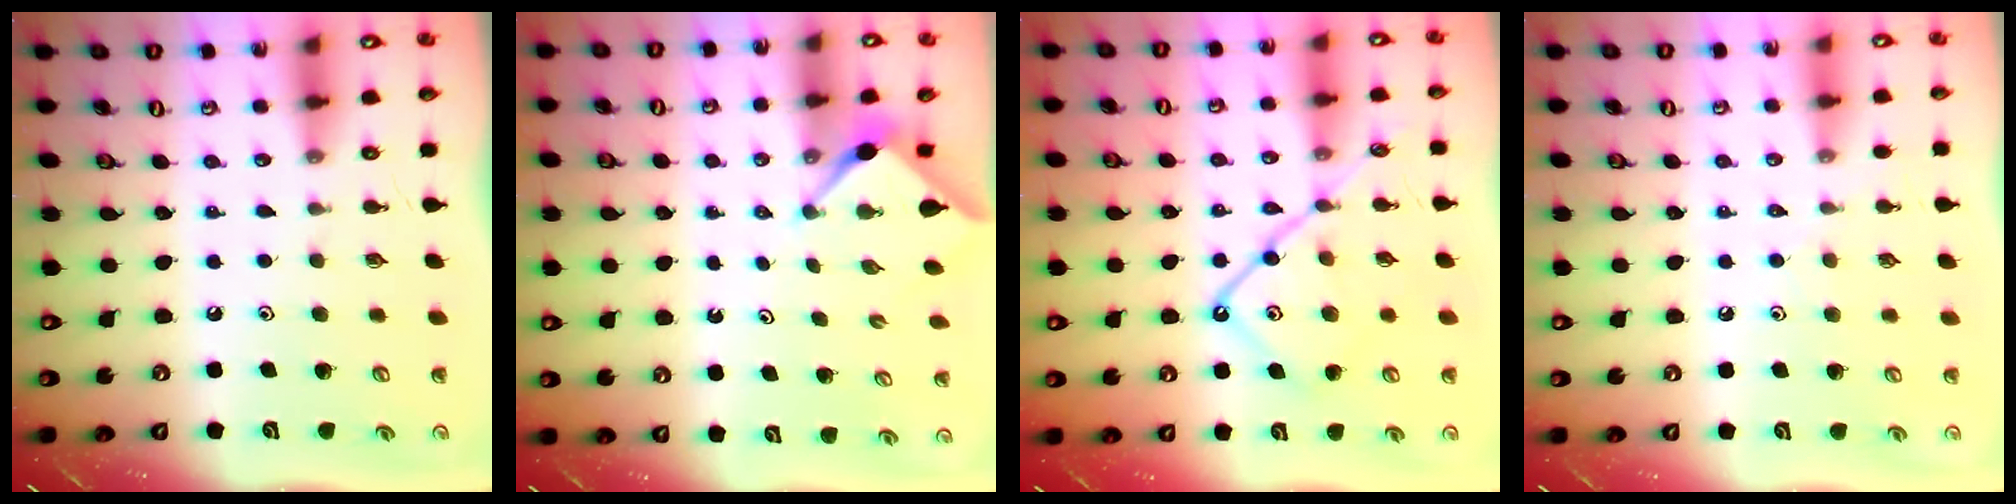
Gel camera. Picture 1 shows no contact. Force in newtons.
{"total": 3.1, "press": 3.1, "slide": 0.3}
{"total": 14.4, "press": 14.3, "slide": 1.3}
{"total": 3.1, "press": 3.0, "slide": 0.6}